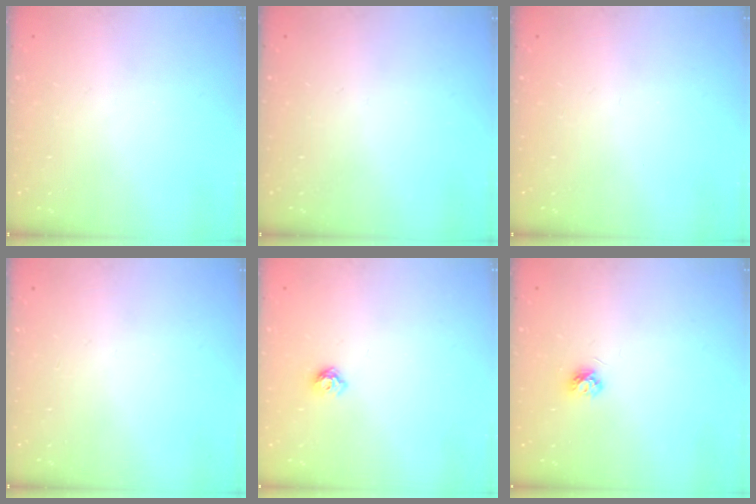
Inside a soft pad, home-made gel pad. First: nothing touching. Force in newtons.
{"total": 0.0}
{"total": 0.0}
{"total": 0.0}
{"total": 5.6, "press": 5.6, "slide": 0.9}
{"total": 4.5, "press": 4.5, "slide": 0.6}